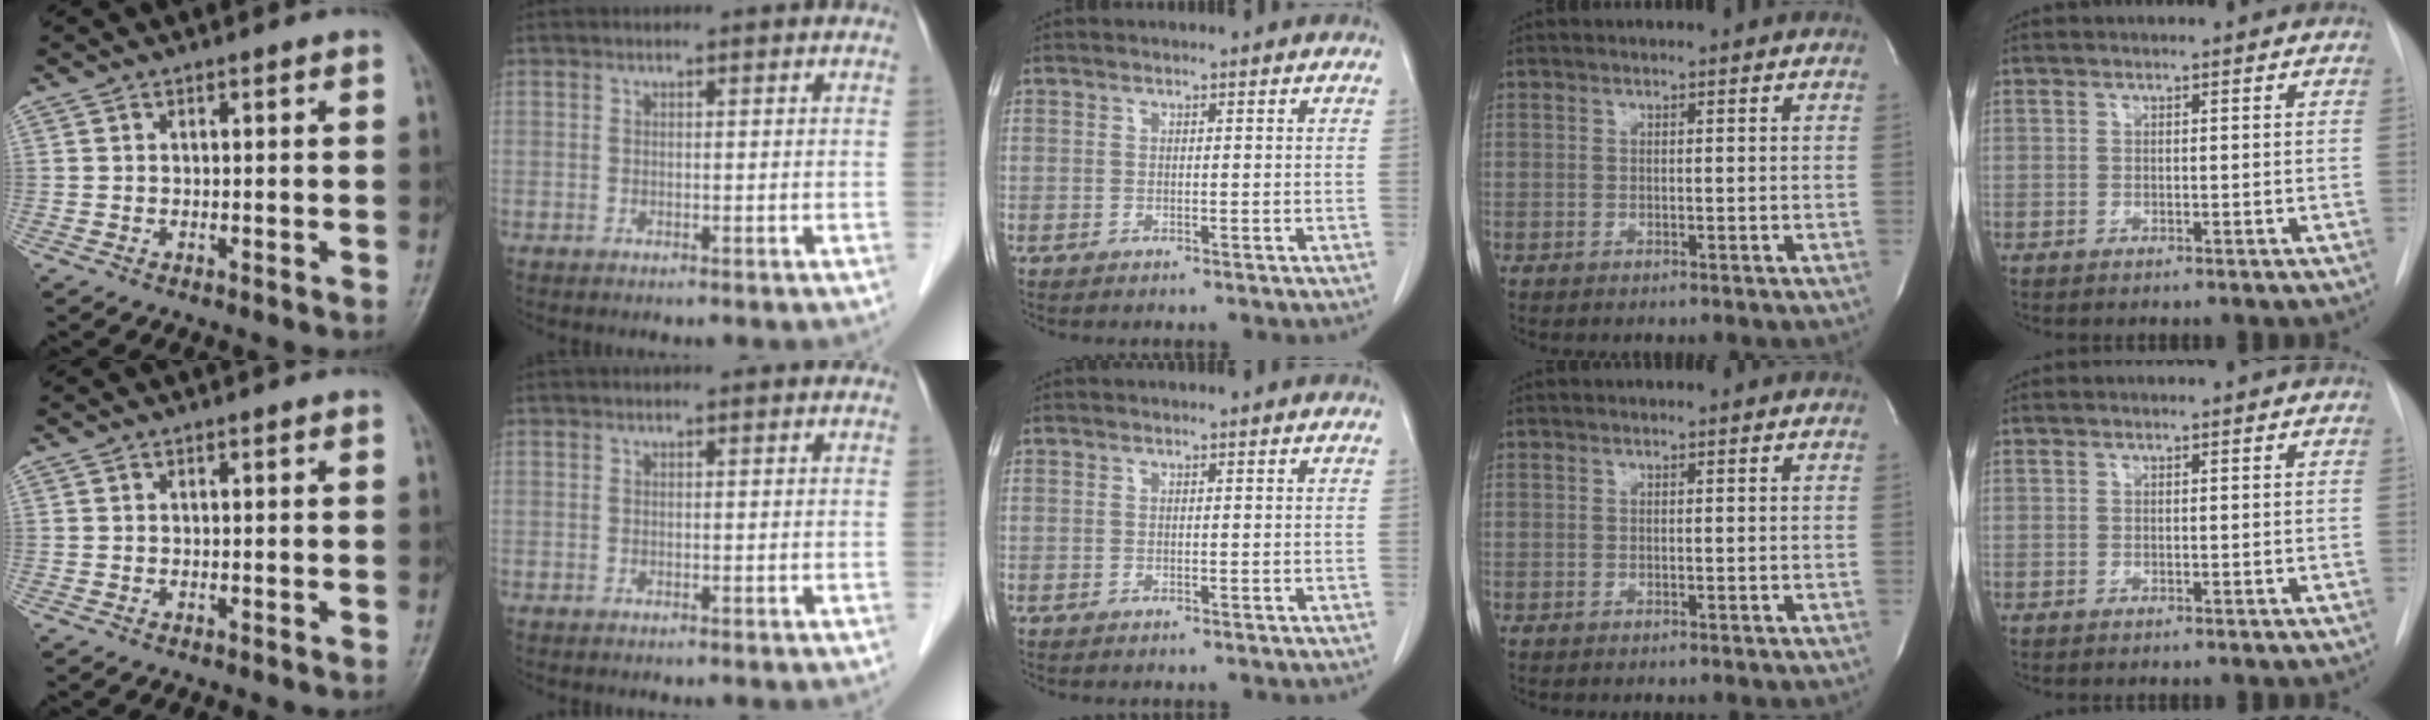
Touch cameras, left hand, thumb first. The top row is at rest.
{}